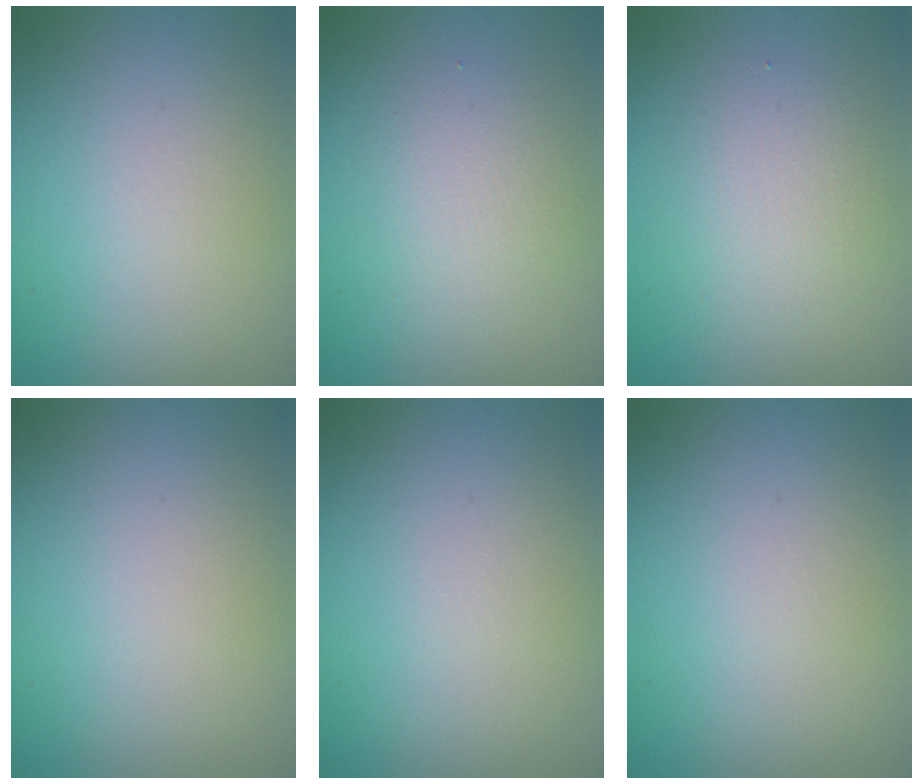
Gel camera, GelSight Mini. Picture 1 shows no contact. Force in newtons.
{"total": 2.4, "press": 2.4, "slide": 0.2}
{"total": 2.6, "press": 2.6, "slide": 0.3}
{"total": 0.0}
{"total": 0.0}
{"total": 0.0}